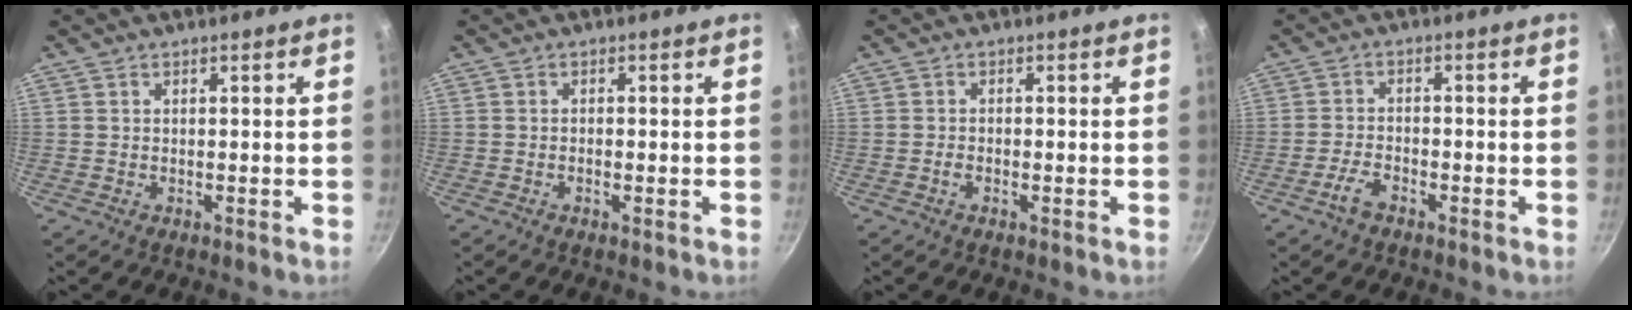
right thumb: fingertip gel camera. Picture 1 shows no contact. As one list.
[{"total": 1.0, "force": [-0.3, 0.2, 1.0], "torque": [-0.023, 0.001, -0.007]}, {"total": 1.2, "force": [-0.5, 0.3, 1.1], "torque": [-0.031, 0.003, -0.014]}, {"total": 3.6, "force": [-2.4, 1.4, 2.3], "torque": [-0.051, 0.018, -0.047]}]